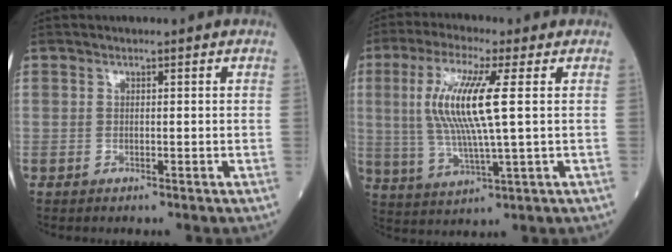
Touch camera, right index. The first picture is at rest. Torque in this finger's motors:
{"motor_torque": [1.45, 0.68, 0.63, 0.21]}